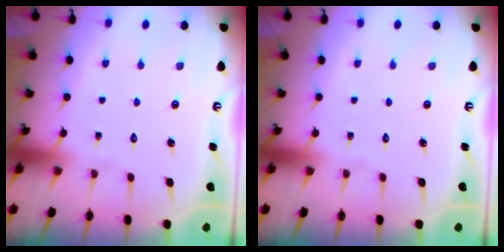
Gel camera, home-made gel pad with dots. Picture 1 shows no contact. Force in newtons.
{"total": 0.0}